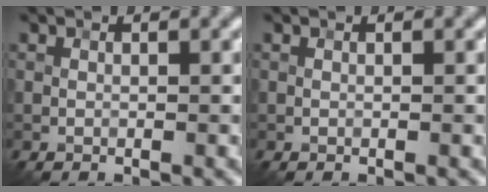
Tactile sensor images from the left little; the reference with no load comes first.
{"total": 0.0}